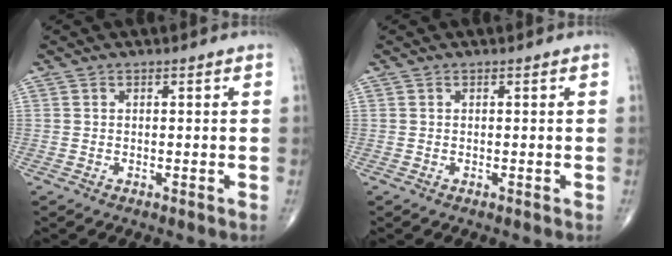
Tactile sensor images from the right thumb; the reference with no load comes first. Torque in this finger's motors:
{"motor_torque": [0.00, 0.00, 0.01, 0.01, 0.02]}